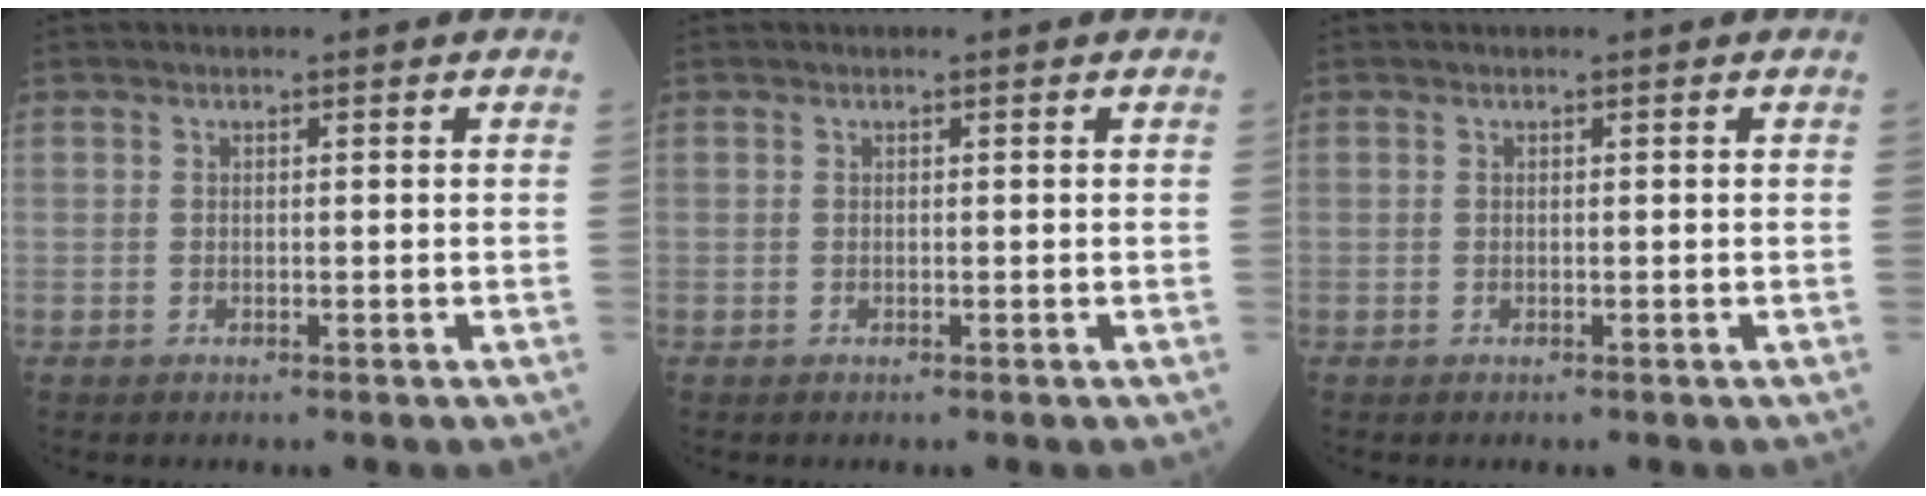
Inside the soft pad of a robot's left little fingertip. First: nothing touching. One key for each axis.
{"total": 0.0}
{"total": 0.0}